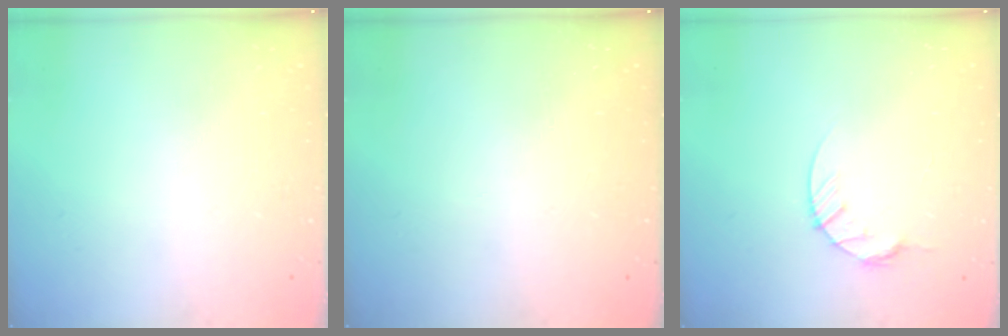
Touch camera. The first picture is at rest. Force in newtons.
{"total": 0.0}
{"total": 5.1, "press": 5.0, "slide": 0.6}